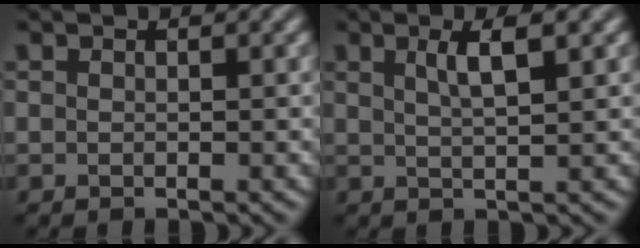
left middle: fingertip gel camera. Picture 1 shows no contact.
{"total": 3.2, "force": [1.1, 0.7, 2.9], "torque": [-0.045, 0.001, 0.020]}